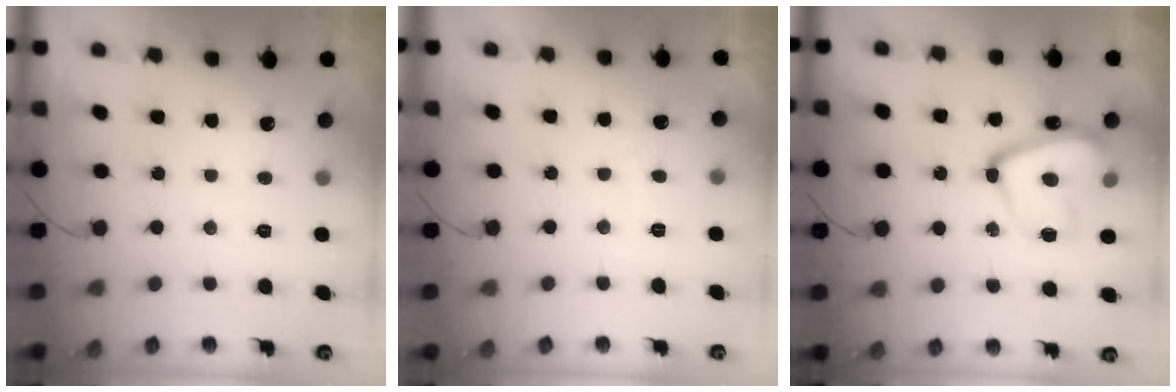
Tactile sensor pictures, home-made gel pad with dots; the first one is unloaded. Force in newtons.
{"total": 1.5, "press": 1.4, "slide": 0.6}
{"total": 16.9, "press": 16.8, "slide": 1.5}